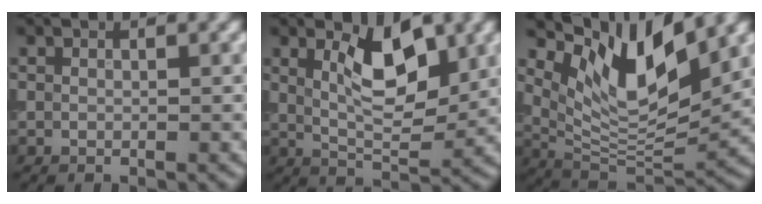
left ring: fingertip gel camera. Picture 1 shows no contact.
{"total": 5.2, "force": [1.9, 2.1, 4.4], "torque": [-0.073, -0.002, 0.032]}
{"total": 9.1, "force": [5.1, 3.2, 6.9], "torque": [-0.125, -0.011, 0.098]}